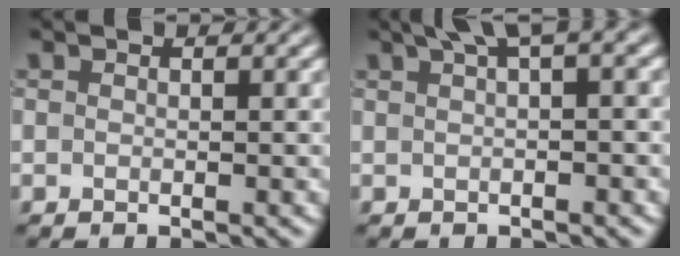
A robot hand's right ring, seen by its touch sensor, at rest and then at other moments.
{"total": 2.9, "force": [1.5, 0.3, 2.5], "torque": [-0.030, 0.014, 0.020]}